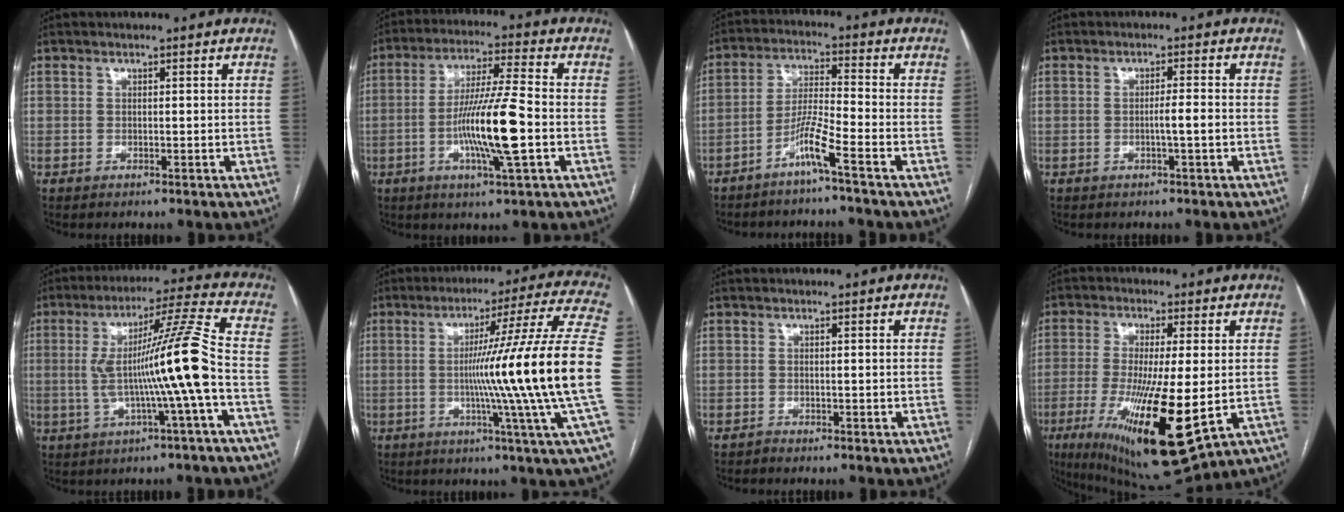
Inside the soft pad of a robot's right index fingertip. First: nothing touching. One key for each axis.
{"total": 12.4, "fx": -2.8, "fy": 0.0, "fz": 12.1, "tx": -0.229, "ty": -0.009, "tz": -0.056}
{"total": 5.9, "fx": -3.8, "fy": -0.8, "fz": 4.4, "tx": -0.091, "ty": 0.001, "tz": -0.080}
{"total": 2.6, "fx": -0.7, "fy": -0.1, "fz": 2.5, "tx": -0.040, "ty": 0.000, "tz": -0.013}
{"total": 13.2, "fx": -1.7, "fy": -1.9, "fz": 12.9, "tx": -0.226, "ty": 0.012, "tz": -0.031}
{"total": 22.3, "fx": -1.7, "fy": -3.2, "fz": 22.0, "tx": -0.268, "ty": -0.006, "tz": -0.049}
{"total": 0.0}
{"total": 17.9, "fx": -4.3, "fy": 2.9, "fz": 17.1, "tx": -0.300, "ty": -0.042, "tz": -0.054}